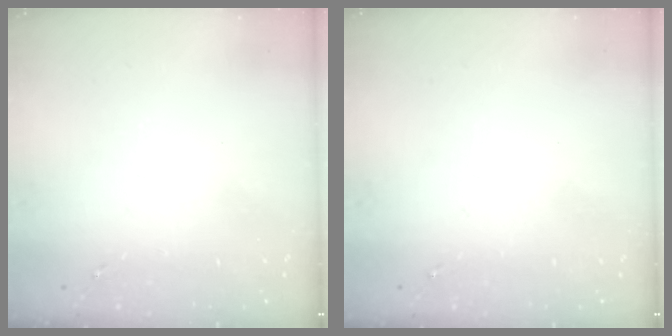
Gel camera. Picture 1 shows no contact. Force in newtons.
{"total": 0.0}